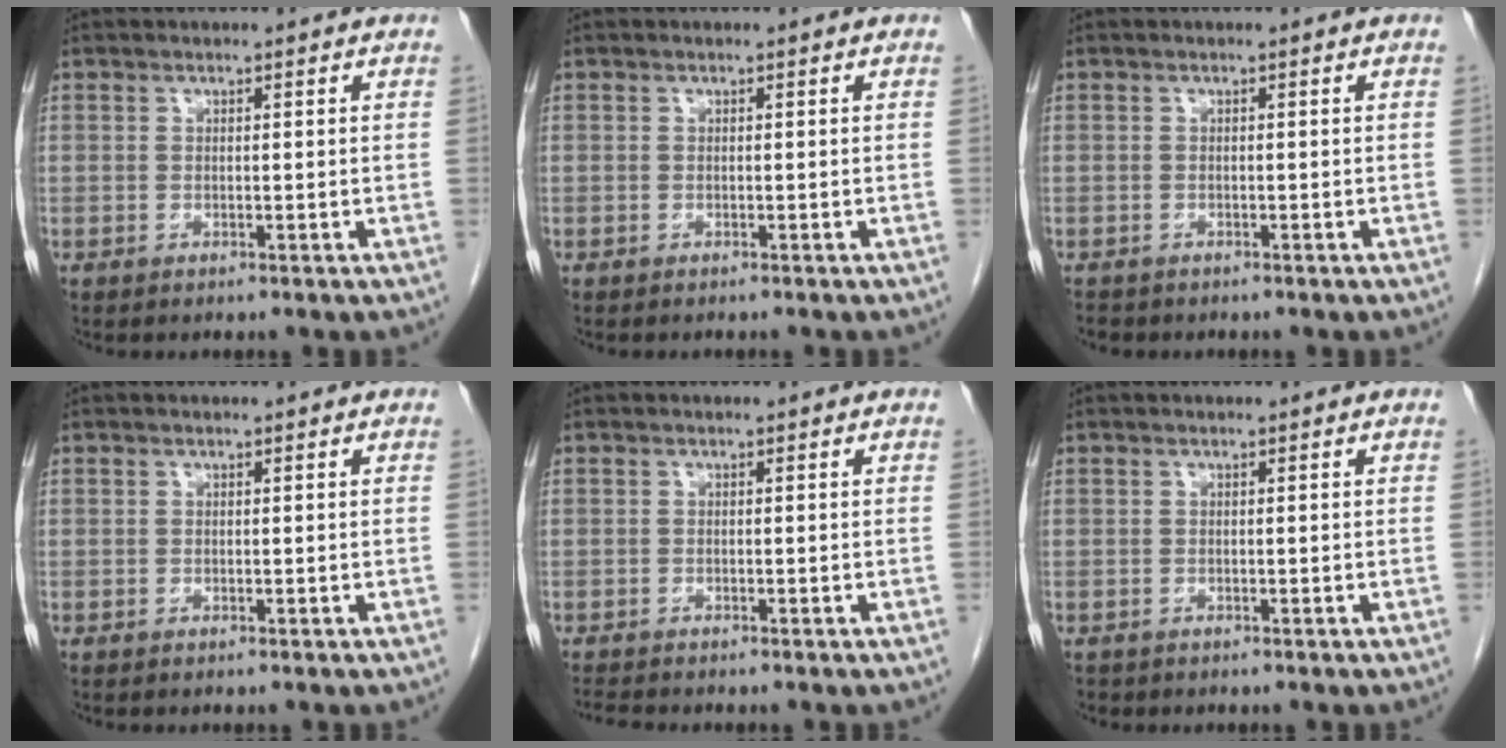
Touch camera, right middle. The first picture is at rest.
{"total": 0.9, "force": [-0.8, 0.1, 0.4], "torque": [-0.003, 0.000, -0.009]}
{"total": 1.5, "force": [-1.3, 0.8, 0.3], "torque": [-0.012, -0.002, -0.019]}
{"total": 0.0}
{"total": 1.5, "force": [-1.5, -0.1, 0.2], "torque": [-0.010, -0.007, -0.029]}
{"total": 0.6, "force": [-0.5, 0.4, 0.0], "torque": [-0.011, 0.001, -0.009]}